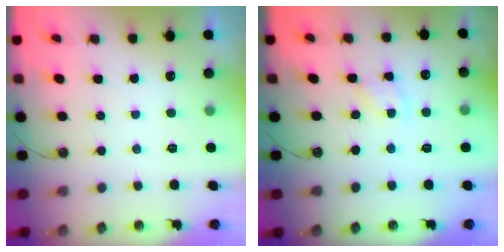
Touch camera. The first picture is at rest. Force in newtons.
{"total": 4.4, "press": 4.4, "slide": 0.5}